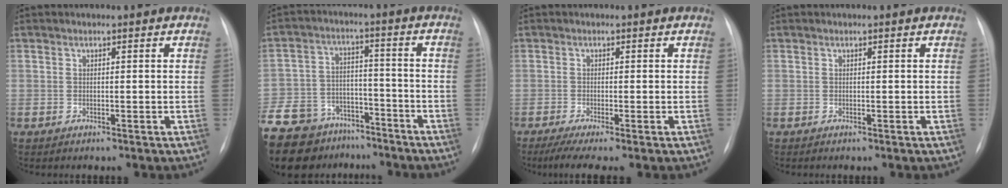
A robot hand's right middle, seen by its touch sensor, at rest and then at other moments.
{"total": 21.7, "force": [-16.1, 11.8, 8.4], "torque": [-0.243, -0.010, -0.256]}
{"total": 4.9, "force": [-3.3, 0.3, 3.5], "torque": [-0.062, -0.016, -0.055]}
{"total": 0.0}